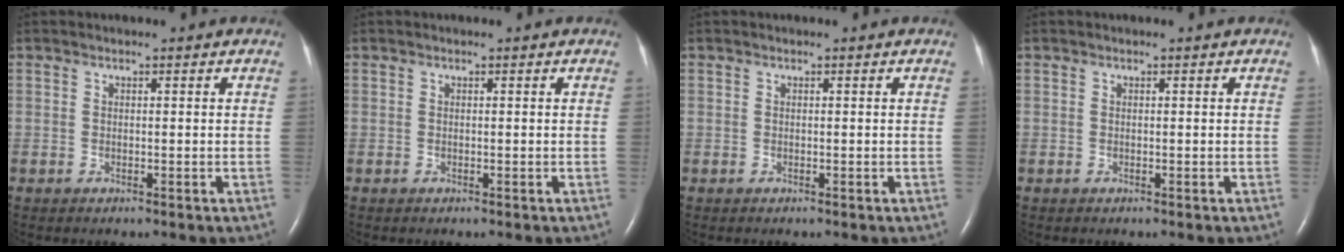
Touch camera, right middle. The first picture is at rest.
{"total": 0.0}
{"total": 0.0}
{"total": 0.0}